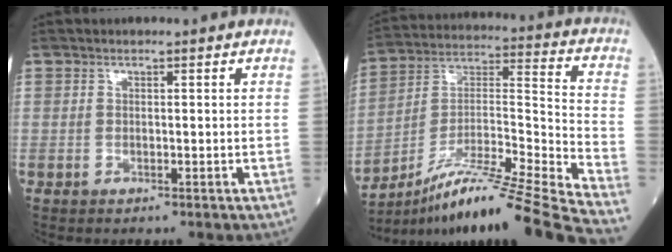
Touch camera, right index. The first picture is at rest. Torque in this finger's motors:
{"motor_torque": [-0.12, -0.69, 0.43, 0.13]}